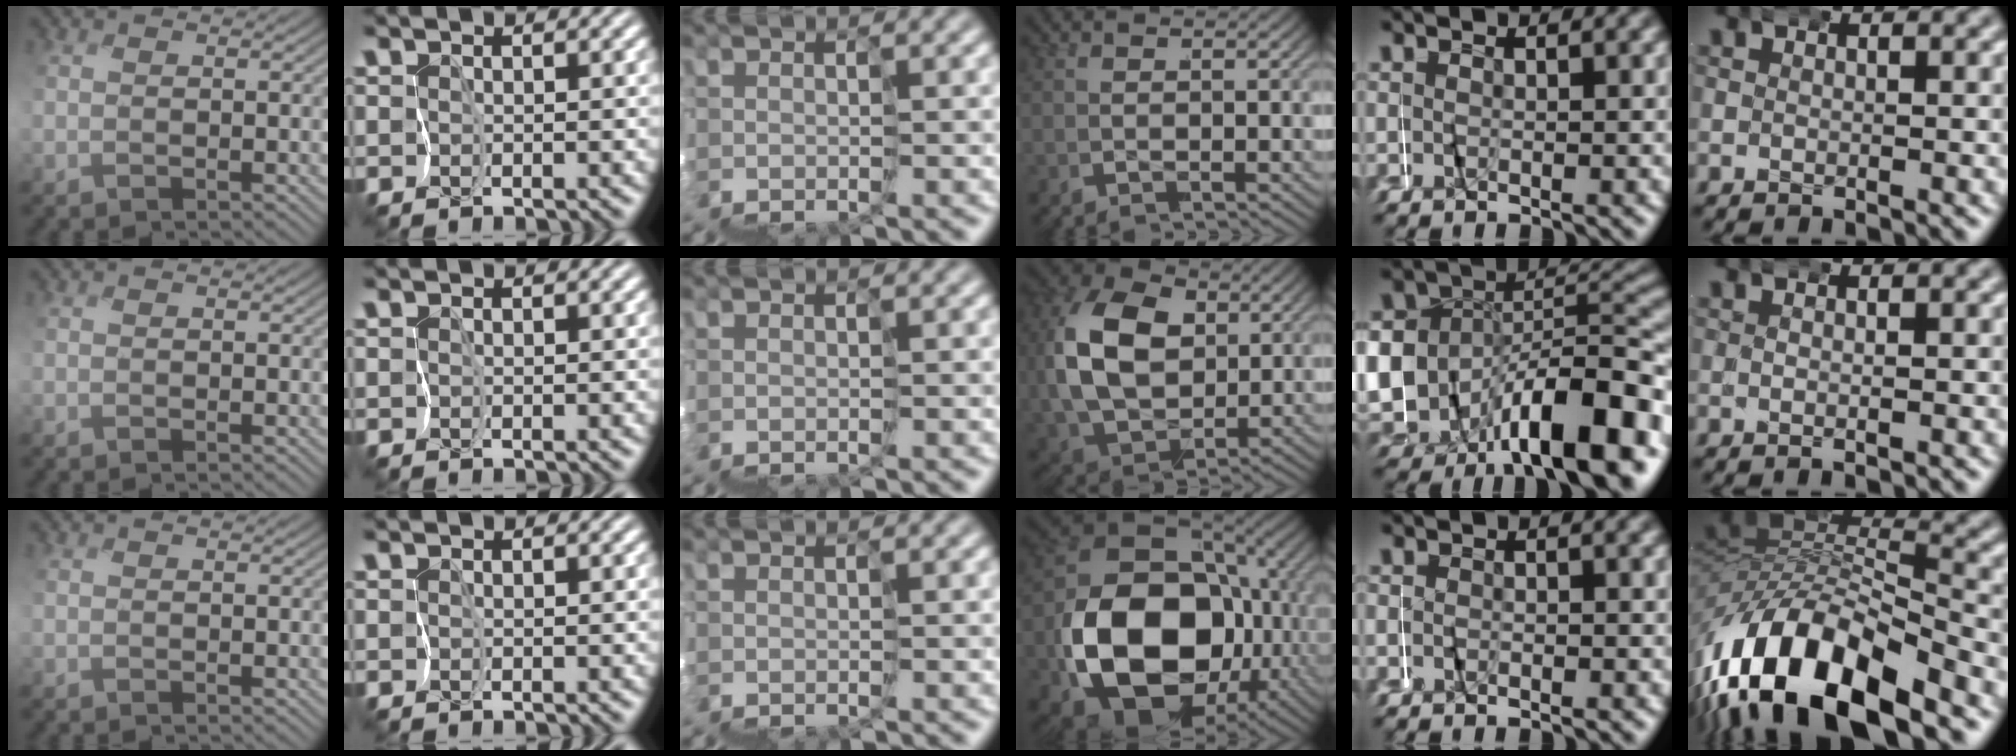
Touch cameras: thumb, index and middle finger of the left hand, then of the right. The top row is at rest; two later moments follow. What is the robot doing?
{"motion": "wrap", "object": "napkin"}